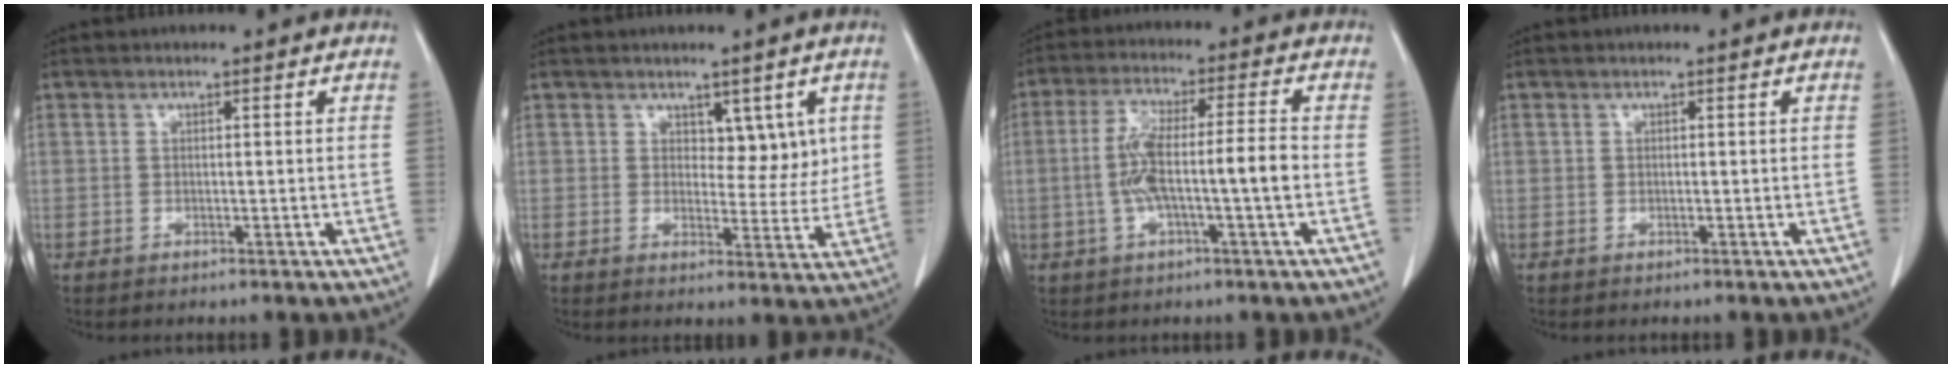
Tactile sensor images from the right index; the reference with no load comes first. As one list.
[{"total": 5.0, "force": [2.0, 3.0, 3.5], "torque": [-0.029, -0.001, 0.030]}, {"total": 9.4, "force": [-1.4, 0.8, 9.2], "torque": [-0.179, 0.019, -0.028]}, {"total": 0.0}]